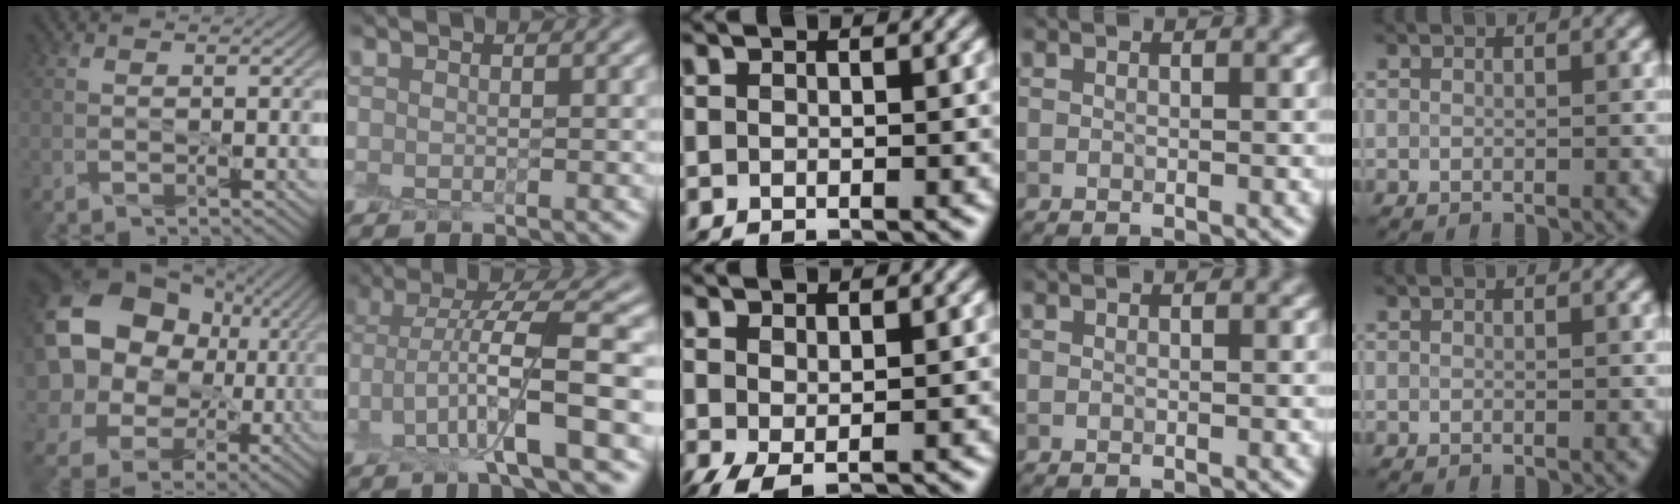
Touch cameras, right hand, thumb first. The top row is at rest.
{"thumb": {"total": 18.8, "force": [3.0, 16.3, 8.8], "torque": [-0.257, 0.006, 0.059]}, "index": {"total": 7.6, "force": [-1.2, 1.9, 7.3], "torque": [-0.137, 0.018, -0.027]}, "middle": {"total": 1.8, "force": [-0.1, 0.3, 1.8], "torque": [-0.045, -0.004, -0.004]}}